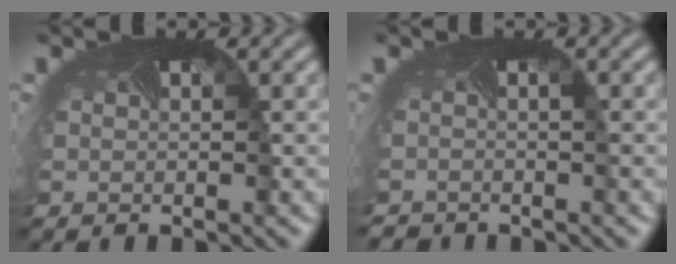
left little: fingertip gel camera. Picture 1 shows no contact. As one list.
[{"total": 1.8, "force": [-1.7, 0.5, 0.3], "torque": [0.002, -0.010, -0.029]}]